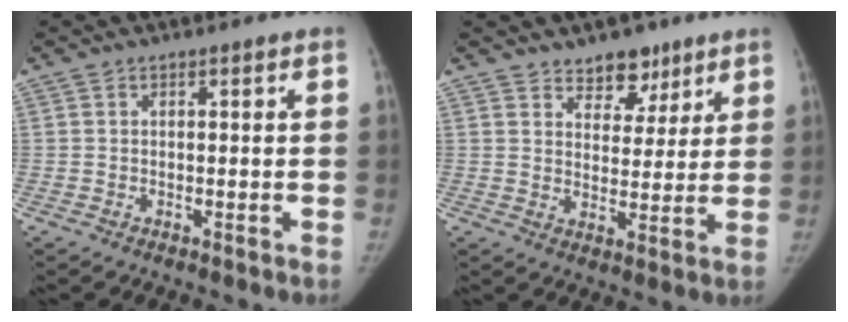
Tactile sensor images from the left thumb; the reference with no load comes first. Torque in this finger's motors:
{"motor_torque": [0.09, 0.18, 0.16, 0.00, 0.02]}